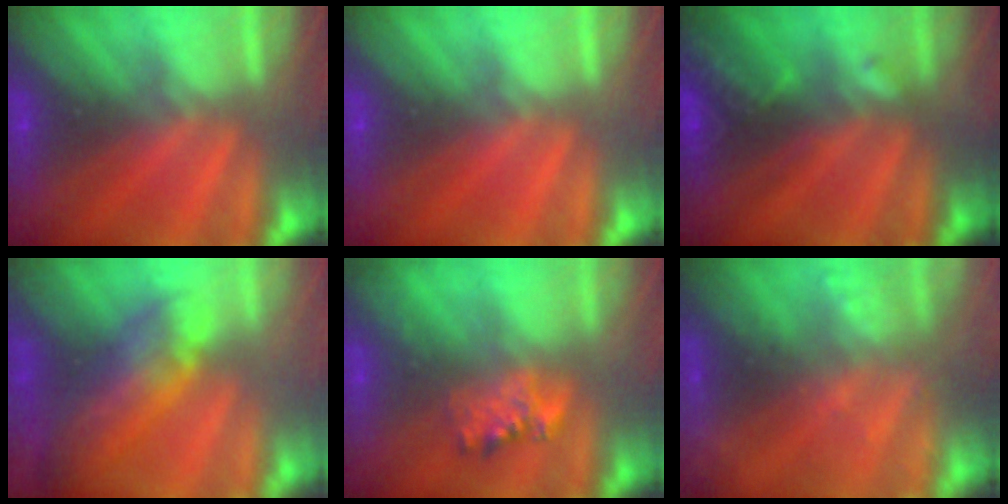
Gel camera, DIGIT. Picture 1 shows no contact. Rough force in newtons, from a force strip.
{"total": 0.0}
{"total": 2.8}
{"total": 9.4}
{"total": 2.3}
{"total": 2.3}